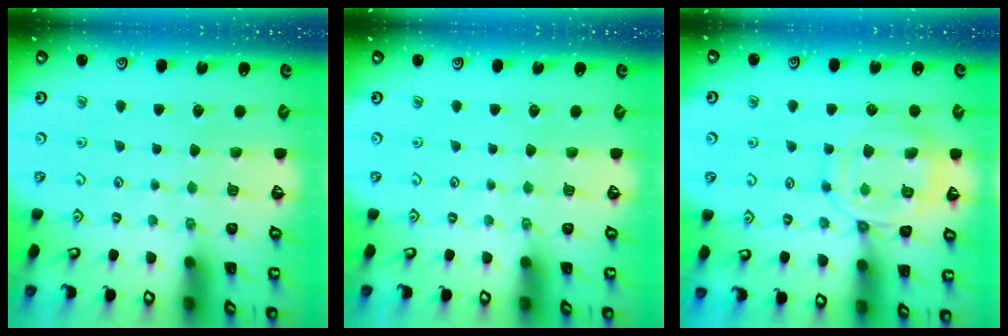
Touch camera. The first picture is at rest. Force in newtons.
{"total": 0.0}
{"total": 13.9, "press": 13.9, "slide": 1.2}